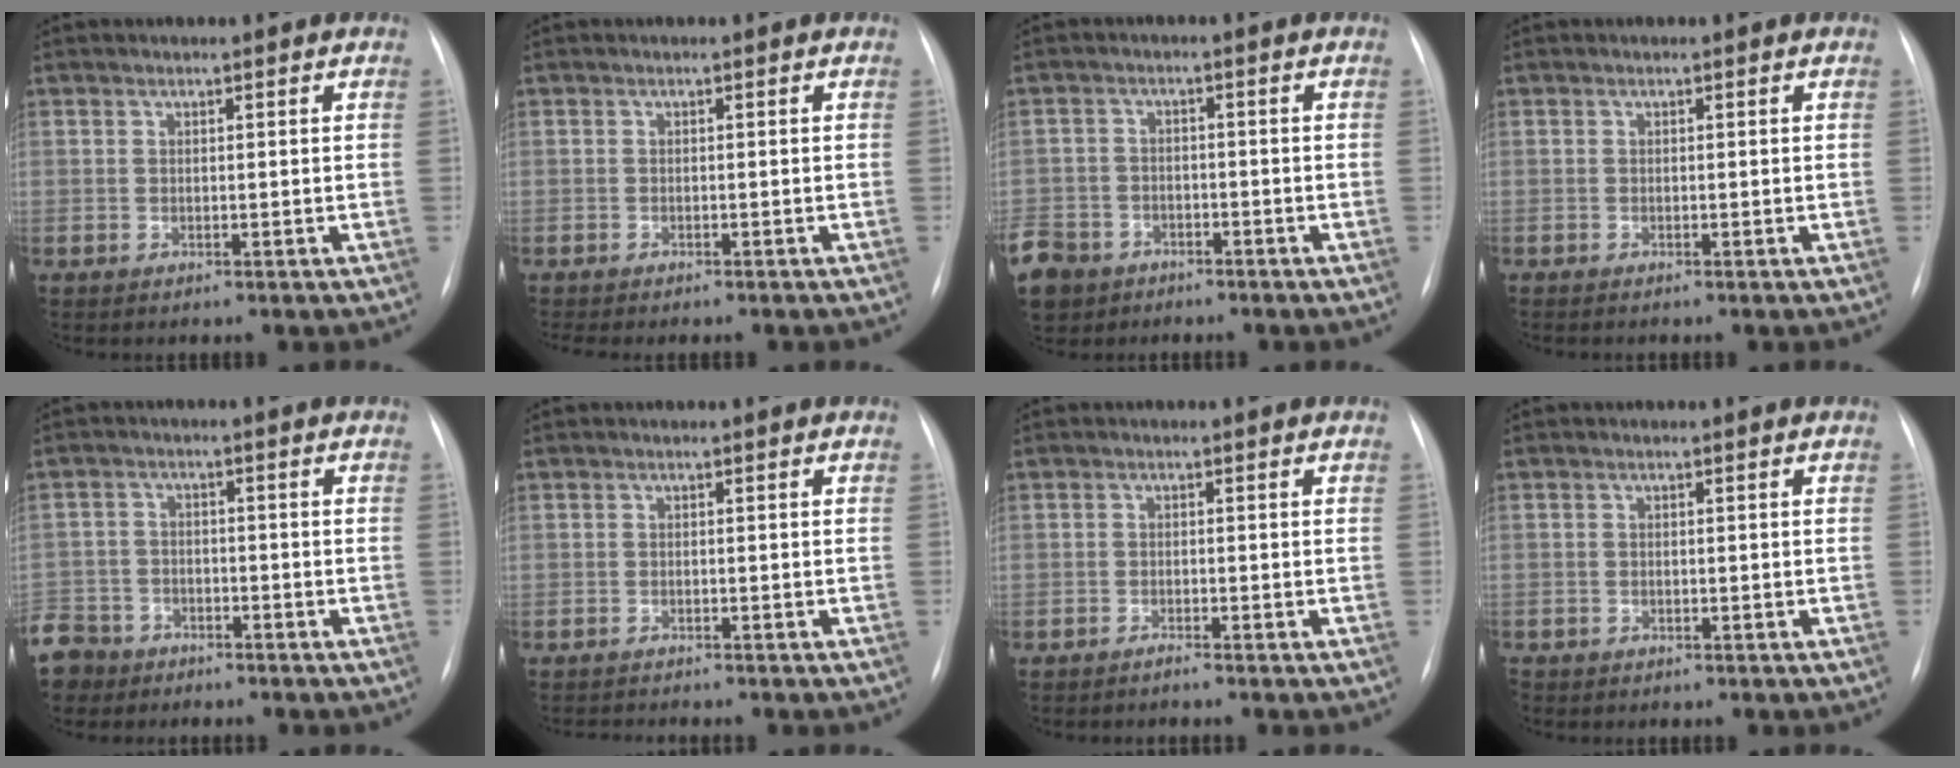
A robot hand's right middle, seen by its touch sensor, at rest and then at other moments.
{"total": 4.5, "force": [-3.9, 0.6, 2.1], "torque": [-0.022, -0.007, -0.047]}
{"total": 13.6, "force": [-7.8, 10.2, 4.5], "torque": [-0.157, -0.006, -0.125]}
{"total": 0.0}
{"total": 9.1, "force": [-6.8, 6.0, 1.1], "torque": [-0.052, -0.005, -0.122]}
{"total": 2.7, "force": [-2.6, -0.5, 0.6], "torque": [-0.007, -0.011, -0.036]}
{"total": 0.8, "force": [-0.8, -0.3, 0.2], "torque": [-0.006, -0.004, -0.012]}
{"total": 1.3, "force": [-1.1, 0.7, 0.3], "torque": [-0.009, -0.002, -0.013]}